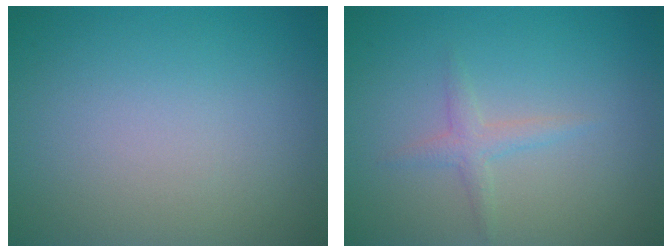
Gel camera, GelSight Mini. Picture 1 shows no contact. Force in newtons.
{"total": 1.5, "press": 1.5, "slide": 0.1}